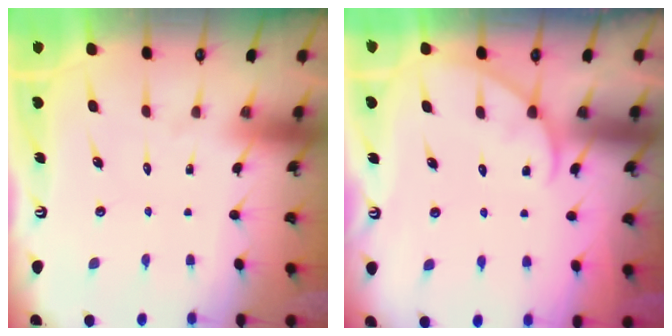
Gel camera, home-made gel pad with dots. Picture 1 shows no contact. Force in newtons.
{"total": 2.8, "press": 2.8, "slide": 0.3}